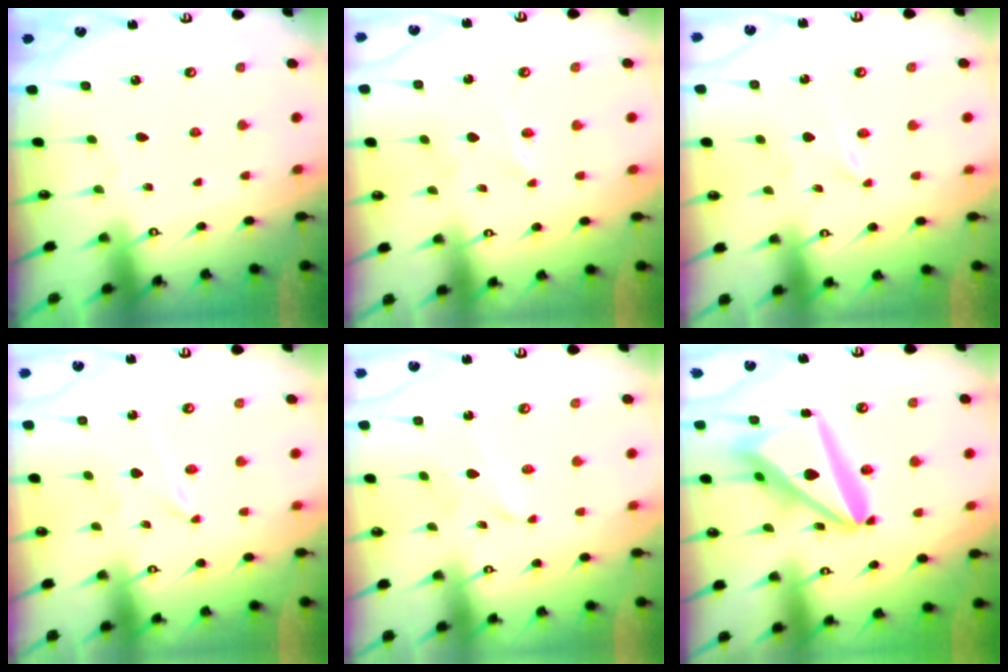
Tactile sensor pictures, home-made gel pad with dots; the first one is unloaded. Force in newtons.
{"total": 2.6, "press": 2.6, "slide": 0.2}
{"total": 0.0}
{"total": 0.0}
{"total": 1.9, "press": 1.9, "slide": 0.2}
{"total": 17.1, "press": 17.0, "slide": 1.7}